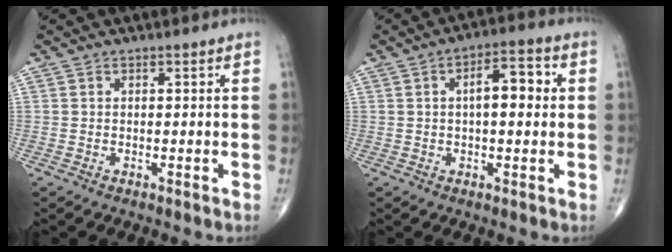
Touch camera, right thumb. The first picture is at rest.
{"total": 7.9, "force": [1.2, 3.4, 7.0], "torque": [-0.094, 0.018, 0.012]}